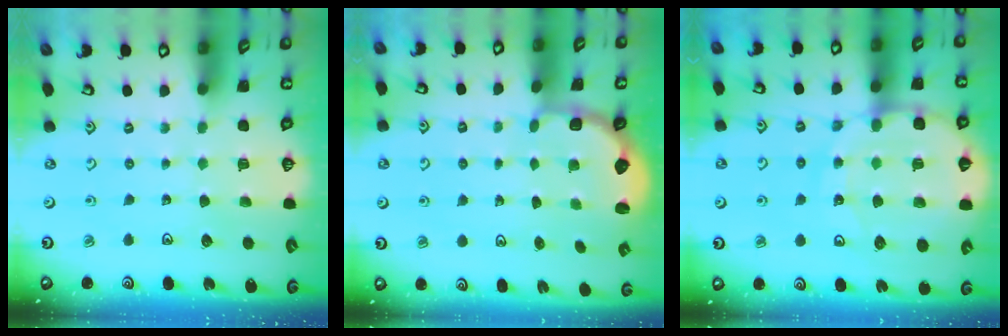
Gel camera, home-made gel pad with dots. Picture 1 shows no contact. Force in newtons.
{"total": 2.9, "press": 2.4, "slide": 1.6}
{"total": 17.8, "press": 17.4, "slide": 3.8}